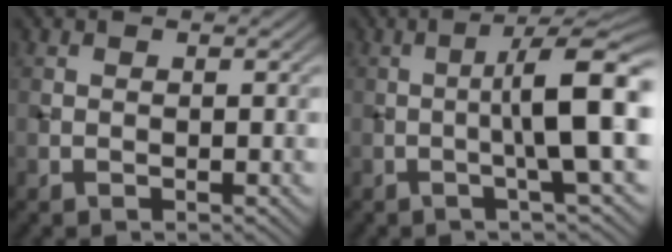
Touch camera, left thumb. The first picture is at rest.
{"total": 8.3, "force": [-0.6, 0.9, 8.2], "torque": [-0.124, 0.023, -0.020]}